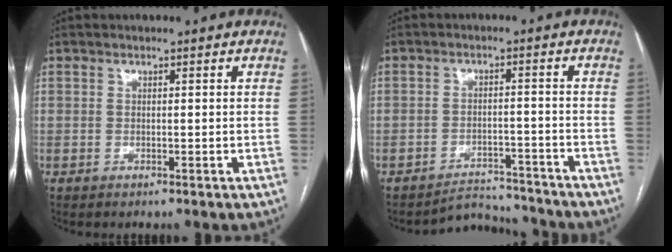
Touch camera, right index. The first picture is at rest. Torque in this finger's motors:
{"motor_torque": [-0.70, -0.60, -0.77, -0.16]}